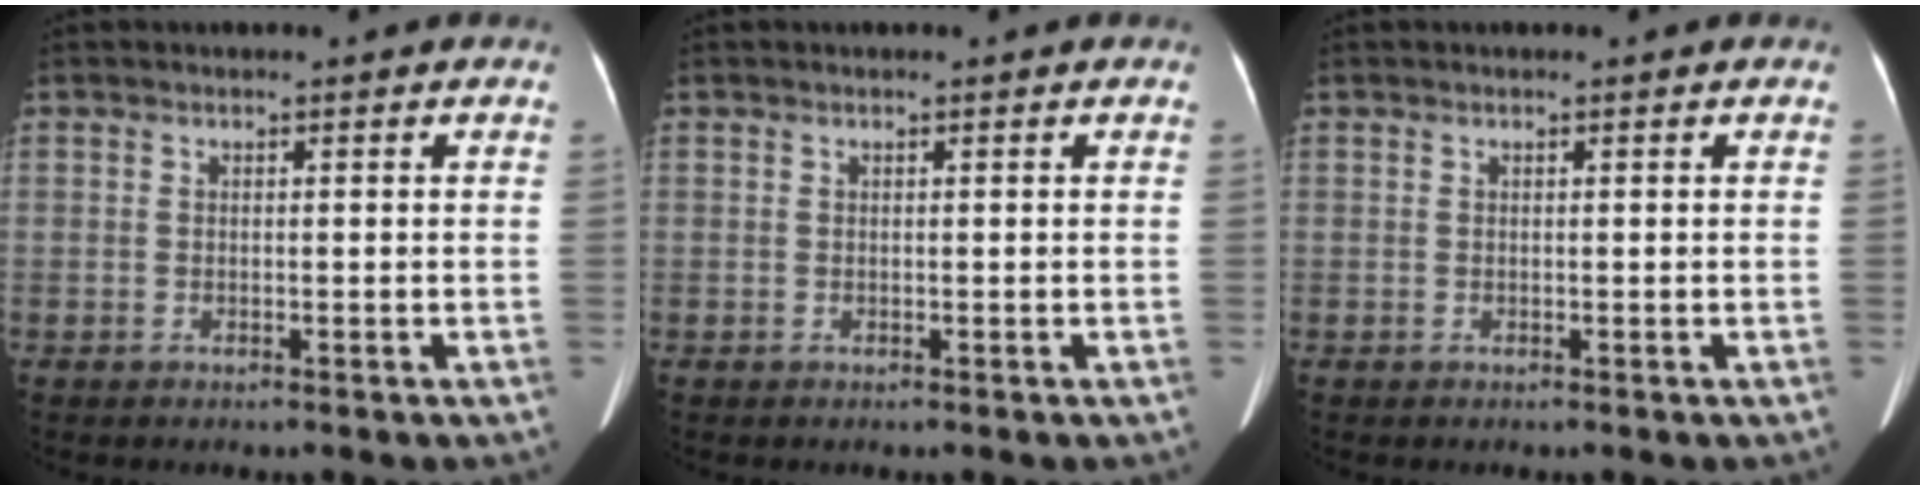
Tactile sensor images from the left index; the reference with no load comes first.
{"total": 0.0}
{"total": 0.0}